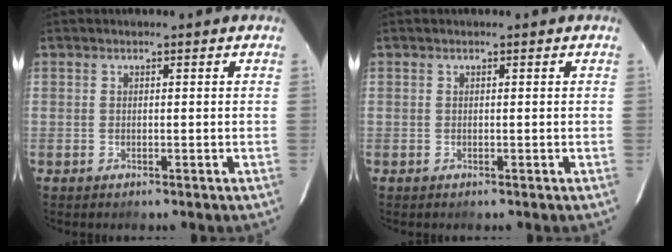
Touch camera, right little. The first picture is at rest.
{"total": 0.0}